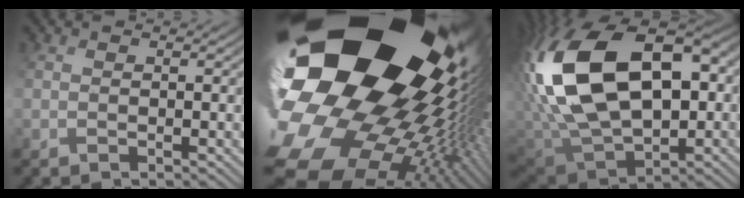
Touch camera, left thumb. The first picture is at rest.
{"total": 22.7, "force": [4.0, 17.1, 14.5], "torque": [-0.298, -0.036, 0.053]}
{"total": 20.7, "force": [4.4, 12.6, 15.9], "torque": [-0.371, 0.000, 0.092]}